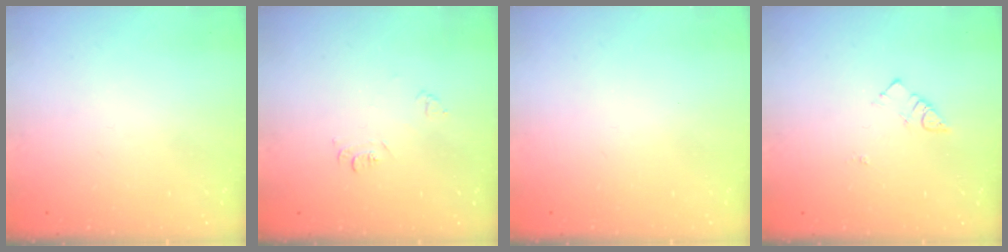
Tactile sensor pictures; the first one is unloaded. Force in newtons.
{"total": 4.9, "press": 4.9, "slide": 0.7}
{"total": 2.1, "press": 2.0, "slide": 0.4}
{"total": 3.9, "press": 3.8, "slide": 0.5}